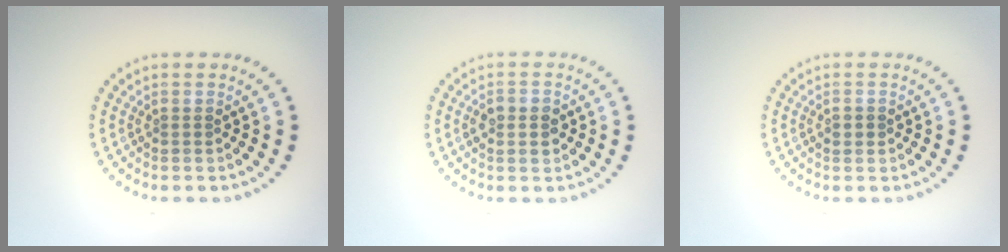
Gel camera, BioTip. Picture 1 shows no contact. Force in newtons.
{"total": 2.8, "press": 2.8, "slide": 0.1}
{"total": 1.3, "press": 1.3, "slide": 0.2}